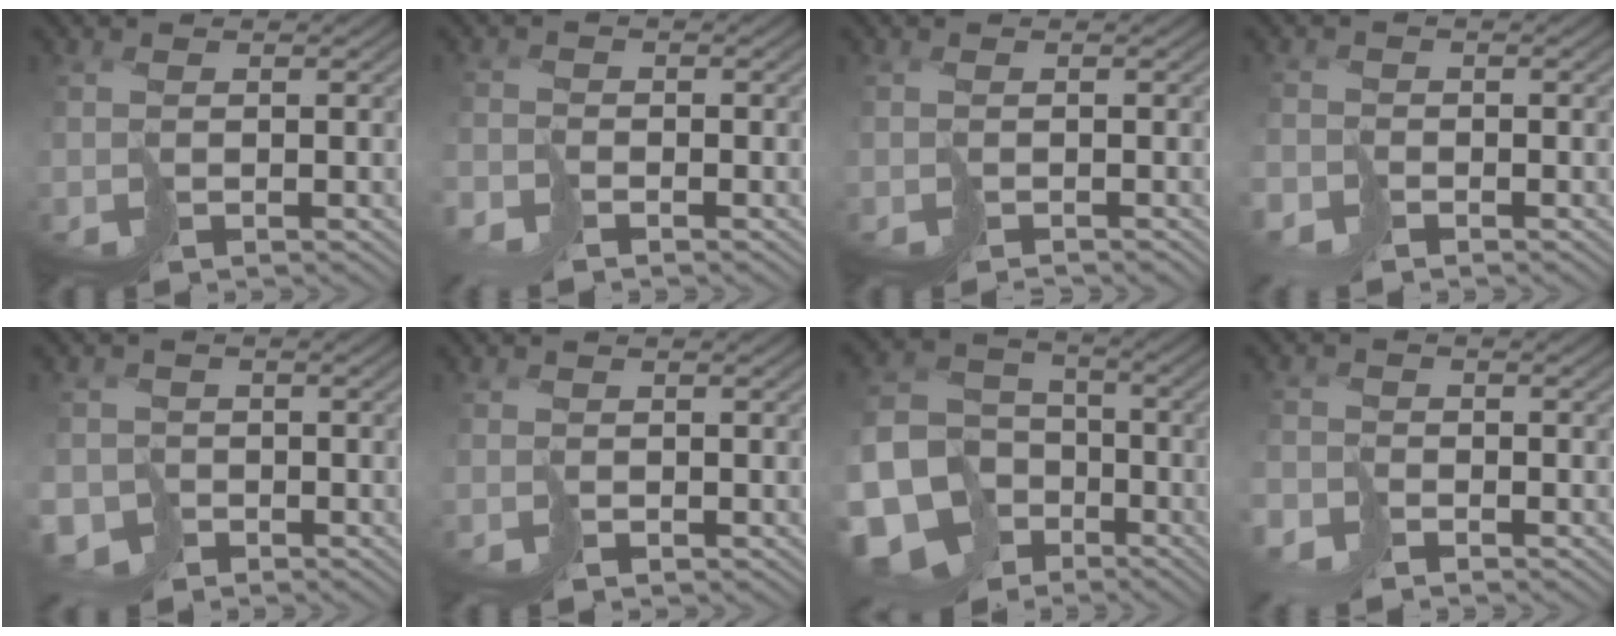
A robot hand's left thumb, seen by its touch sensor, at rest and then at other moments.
{"total": 2.6, "force": [-2.4, 0.2, -0.8], "torque": [0.032, -0.001, -0.054]}
{"total": 1.1, "force": [-1.1, 0.2, 0.2], "torque": [-0.001, -0.005, -0.021]}
{"total": 2.2, "force": [-2.0, 0.5, -0.9], "torque": [0.035, -0.002, -0.045]}
{"total": 4.0, "force": [-3.0, 2.7, 0.3], "torque": [0.015, -0.007, -0.058]}
{"total": 0.8, "force": [-0.5, 0.1, -0.6], "torque": [0.019, -0.002, -0.012]}
{"total": 15.2, "force": [-7.9, 11.5, 6.1], "torque": [-0.171, -0.044, -0.119]}
{"total": 2.8, "force": [-2.6, 0.7, -0.6], "torque": [0.031, 0.000, -0.058]}